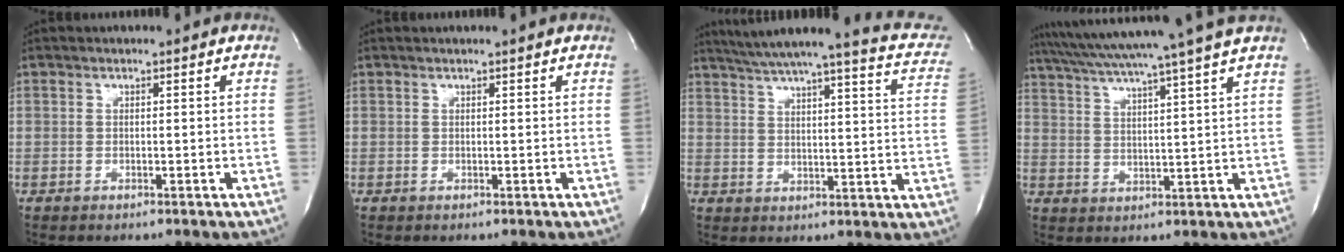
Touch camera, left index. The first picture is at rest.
{"total": 1.1, "force": [1.0, -0.3, 0.4], "torque": [-0.011, 0.004, 0.019]}
{"total": 21.3, "force": [18.0, 1.9, 11.1], "torque": [-0.157, -0.018, 0.217]}
{"total": 15.5, "force": [13.2, -2.4, 7.8], "torque": [-0.140, -0.011, 0.190]}